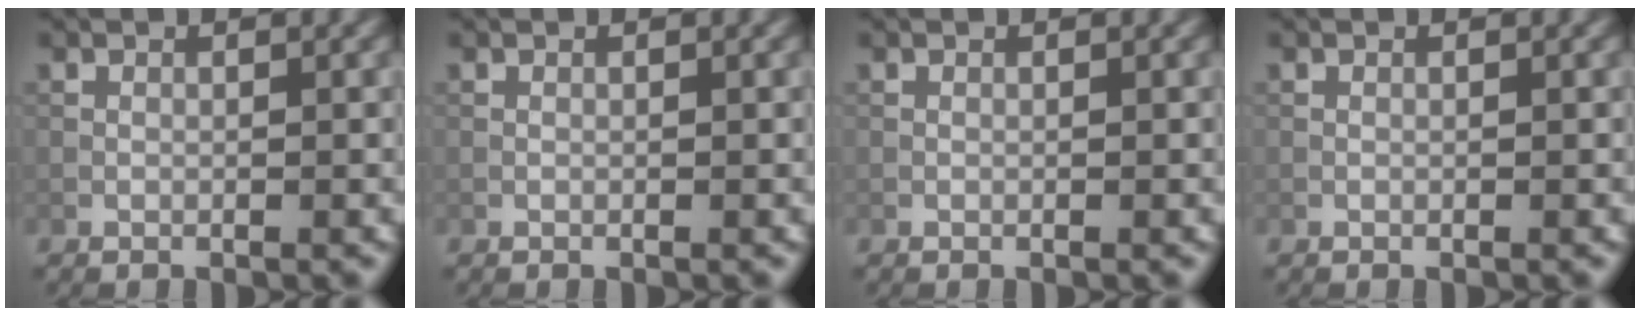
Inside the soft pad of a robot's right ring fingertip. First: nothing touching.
{"total": 0.0}
{"total": 0.0}
{"total": 0.0}